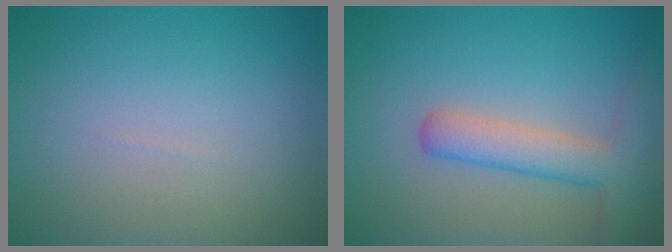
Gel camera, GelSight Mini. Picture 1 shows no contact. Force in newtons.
{"total": 4.1, "press": 4.1, "slide": 0.2}